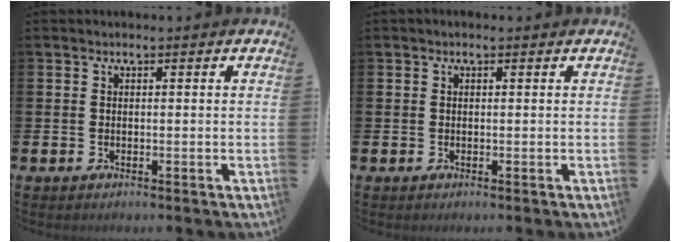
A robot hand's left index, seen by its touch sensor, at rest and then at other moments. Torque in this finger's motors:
{"motor_torque": [0.78, -1.37, -0.06, 0.18]}